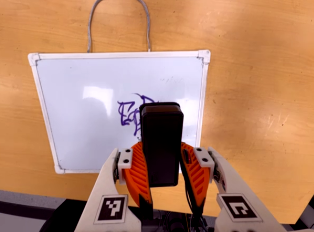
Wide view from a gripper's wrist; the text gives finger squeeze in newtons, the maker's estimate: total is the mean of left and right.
{"total": 9.3, "left": 8.0, "right": 10.6}